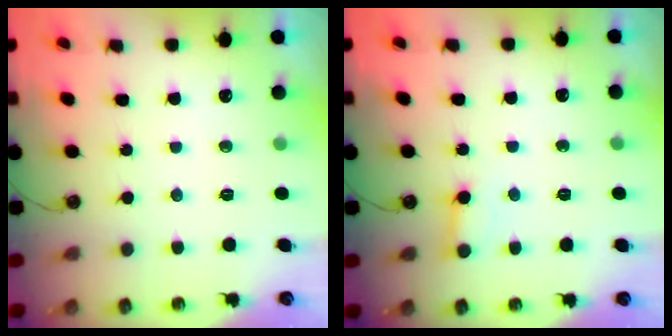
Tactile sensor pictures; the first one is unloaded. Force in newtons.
{"total": 5.7, "press": 5.7, "slide": 0.2}